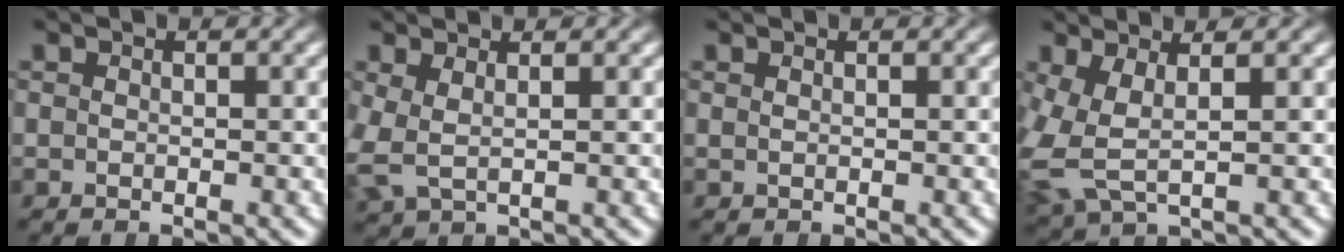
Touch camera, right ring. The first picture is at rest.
{"total": 2.8, "force": [0.4, 2.2, 1.7], "torque": [-0.066, -0.020, 0.017]}
{"total": 0.0}
{"total": 5.3, "force": [0.1, 4.1, 3.3], "torque": [-0.103, -0.019, 0.007]}